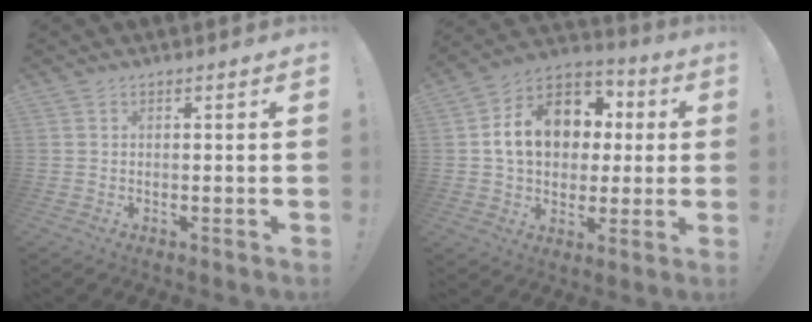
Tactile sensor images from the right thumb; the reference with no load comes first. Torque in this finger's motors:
{"motor_torque": [2.20, 2.80, 0.59, -0.27, 0.35]}